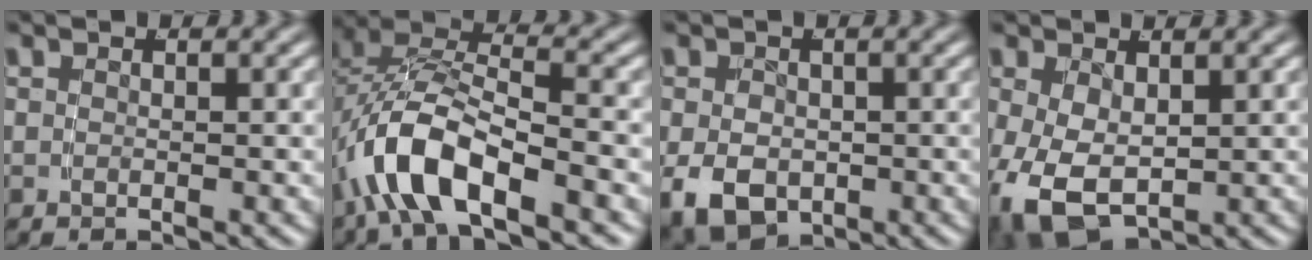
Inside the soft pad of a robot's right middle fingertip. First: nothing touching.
{"total": 8.5, "force": [-1.6, 5.2, 6.5], "torque": [-0.143, -0.012, -0.029]}
{"total": 5.9, "force": [-1.9, 4.4, 3.4], "torque": [-0.072, -0.032, -0.016]}
{"total": 6.7, "force": [-2.2, 4.7, 4.3], "torque": [-0.111, -0.045, -0.013]}